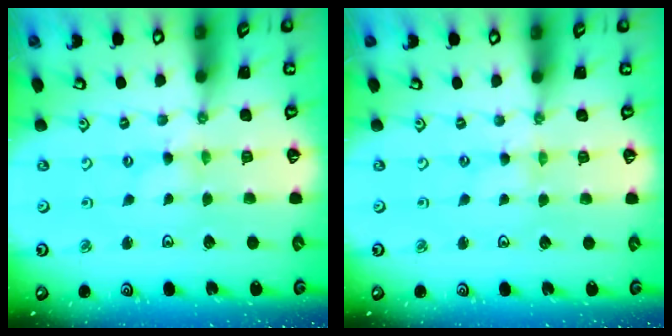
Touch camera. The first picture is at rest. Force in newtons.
{"total": 0.0}